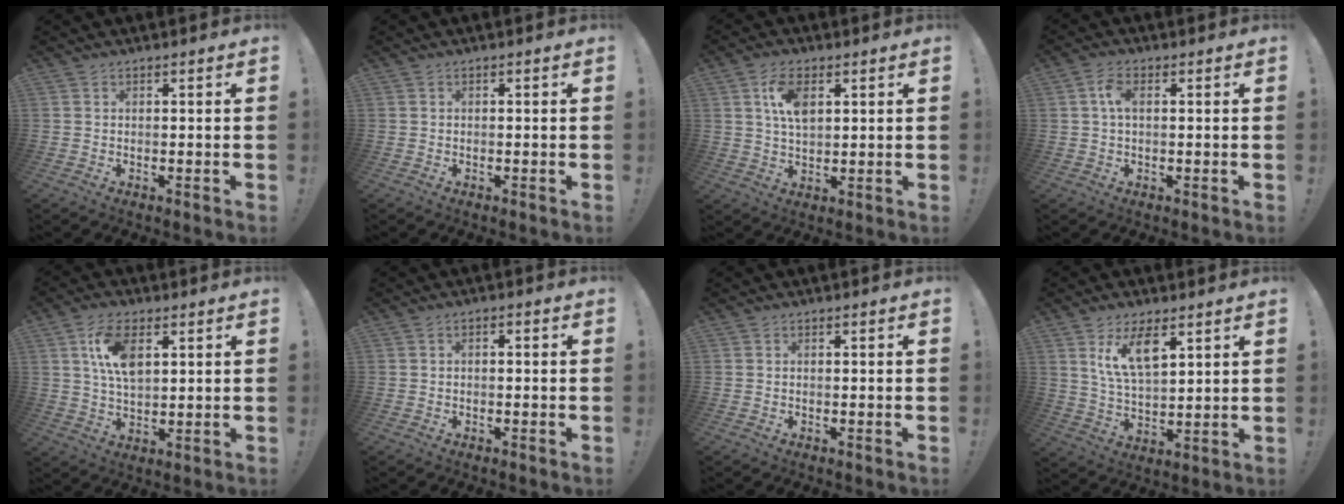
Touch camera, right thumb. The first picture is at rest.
{"total": 0.0}
{"total": 8.4, "force": [3.0, 4.5, 6.4], "torque": [-0.113, -0.005, 0.051]}
{"total": 4.5, "force": [0.9, 2.5, 3.7], "torque": [-0.068, 0.008, 0.013]}
{"total": 10.7, "force": [3.8, 5.7, 8.2], "torque": [-0.161, -0.002, 0.069]}
{"total": 1.6, "force": [-1.4, 0.5, 0.7], "torque": [-0.011, 0.006, -0.024]}
{"total": 0.0}
{"total": 11.6, "force": [6.6, 5.5, 7.7], "torque": [-0.134, -0.023, 0.121]}